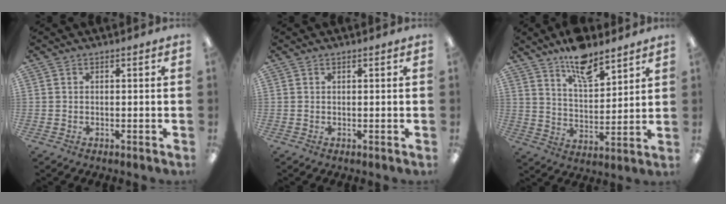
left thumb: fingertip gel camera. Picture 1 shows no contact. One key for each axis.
{"total": 0.0}
{"total": 11.2, "fx": 9.1, "fy": 4.2, "fz": 5.1, "tx": -0.079, "ty": -0.056, "tz": 0.161}